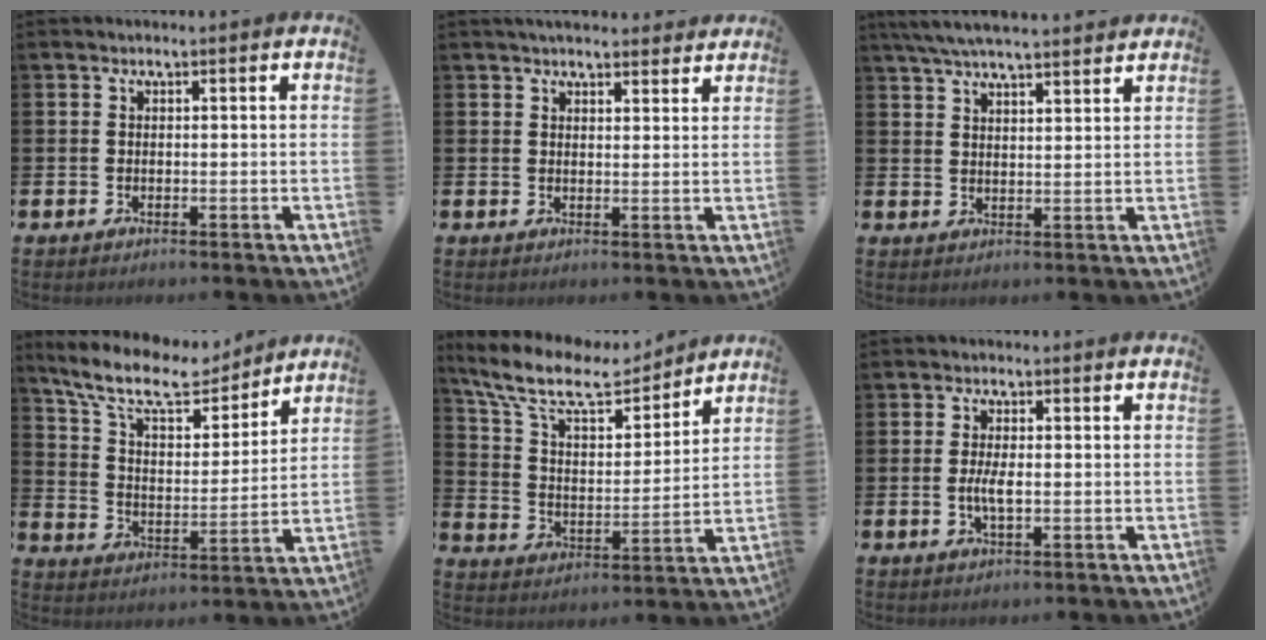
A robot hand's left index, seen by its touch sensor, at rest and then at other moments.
{"total": 3.3, "force": [3.2, 0.6, 0.4], "torque": [-0.005, -0.014, 0.057]}
{"total": 5.8, "force": [5.4, 0.4, 1.9], "torque": [-0.059, -0.014, 0.100]}
{"total": 11.0, "force": [9.7, 3.0, 4.3], "torque": [-0.115, -0.059, 0.168]}
{"total": 11.6, "force": [10.1, 3.2, 4.8], "torque": [-0.135, -0.058, 0.175]}
{"total": 2.8, "force": [-0.3, 1.0, 2.6], "torque": [-0.047, 0.000, -0.006]}